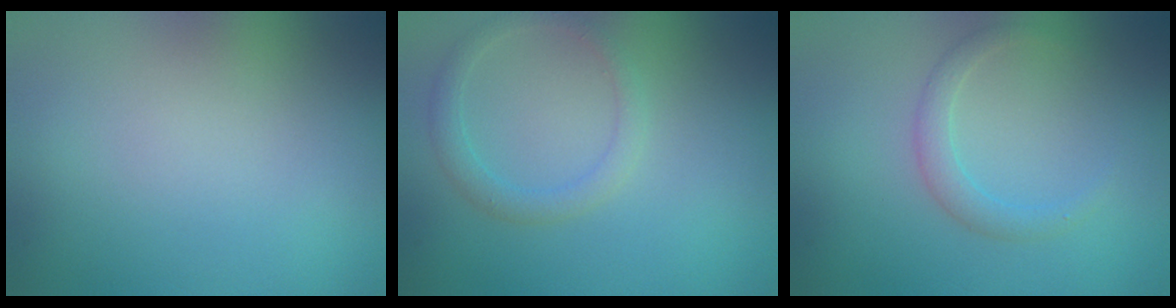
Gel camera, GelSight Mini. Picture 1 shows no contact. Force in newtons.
{"total": 1.8, "press": 1.8, "slide": 0.2}
{"total": 1.7, "press": 1.7, "slide": 0.1}